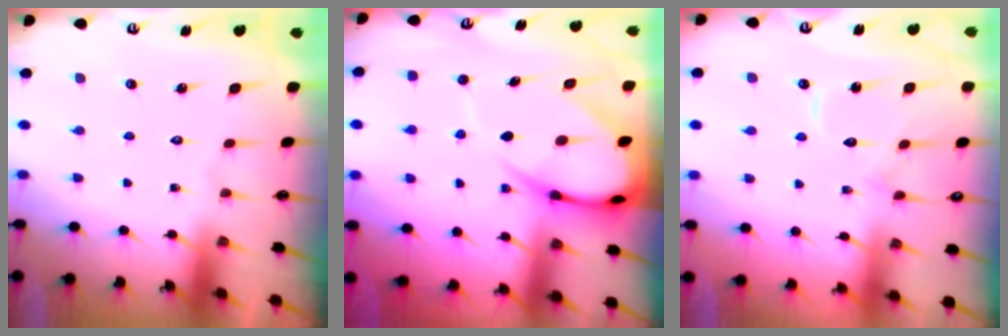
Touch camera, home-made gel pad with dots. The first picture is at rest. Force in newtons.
{"total": 10.9, "press": 10.8, "slide": 1.2}
{"total": 9.4, "press": 9.3, "slide": 1.0}